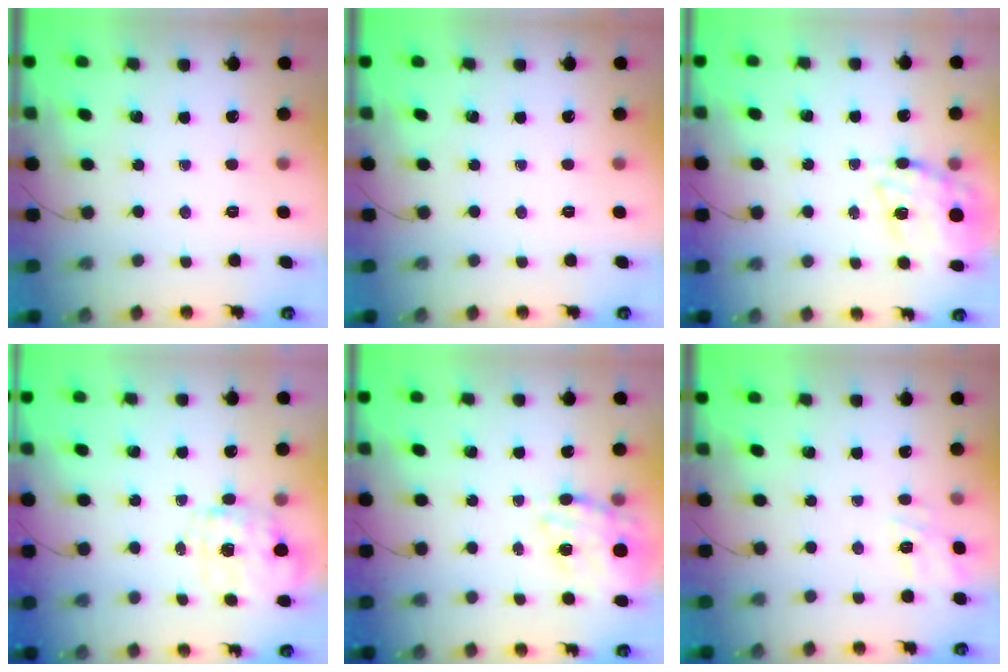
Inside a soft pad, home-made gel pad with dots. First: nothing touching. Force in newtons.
{"total": 0.0}
{"total": 16.4, "press": 15.9, "slide": 3.9}
{"total": 2.8, "press": 2.6, "slide": 0.9}
{"total": 16.0, "press": 15.6, "slide": 3.3}
{"total": 11.2, "press": 11.1, "slide": 1.2}